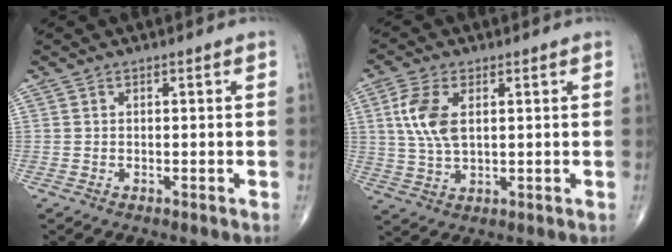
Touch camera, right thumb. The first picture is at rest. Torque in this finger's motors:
{"motor_torque": [0.14, 0.16, 0.99, 0.35, 0.10]}